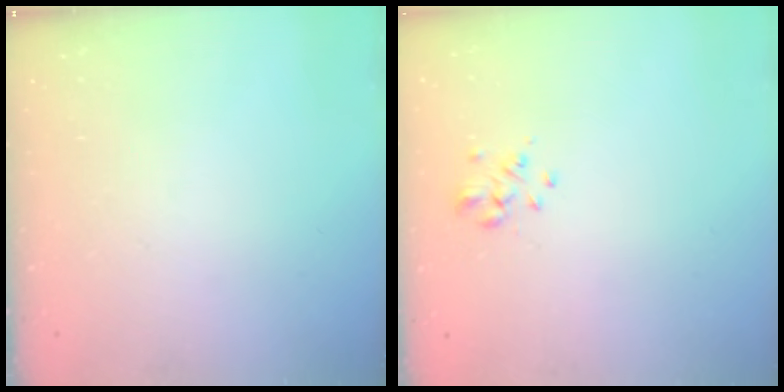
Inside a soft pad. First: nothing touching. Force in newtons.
{"total": 2.3, "press": 1.9, "slide": 1.2}